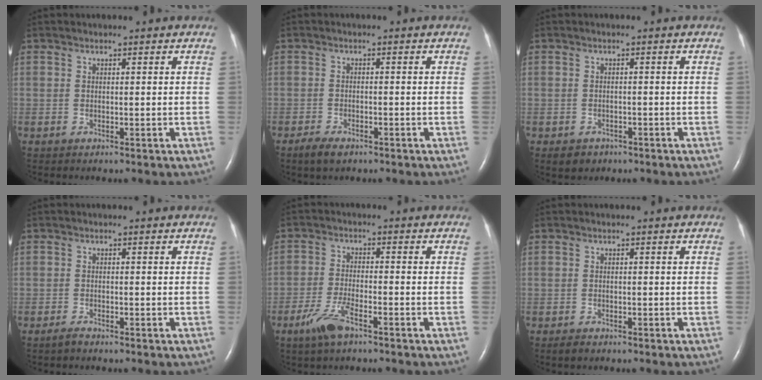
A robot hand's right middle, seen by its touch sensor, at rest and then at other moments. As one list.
[{"total": 2.8, "force": [-2.0, 1.2, 1.6], "torque": [-0.040, -0.004, -0.033]}, {"total": 2.6, "force": [-1.6, 1.9, 0.6], "torque": [-0.010, 0.003, -0.018]}, {"total": 1.1, "force": [-1.0, 0.2, 0.5], "torque": [-0.018, -0.003, -0.019]}, {"total": 5.4, "force": [-3.6, 1.1, 3.8], "torque": [-0.091, -0.007, -0.068]}, {"total": 1.2, "force": [-1.0, 0.6, 0.5], "torque": [-0.014, -0.001, -0.014]}]